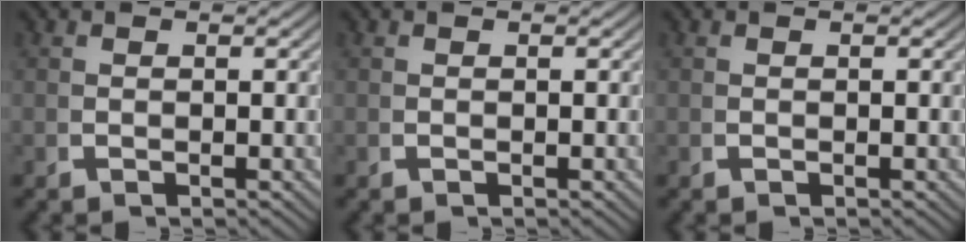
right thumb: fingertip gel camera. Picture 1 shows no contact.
{"total": 0.0}
{"total": 0.0}